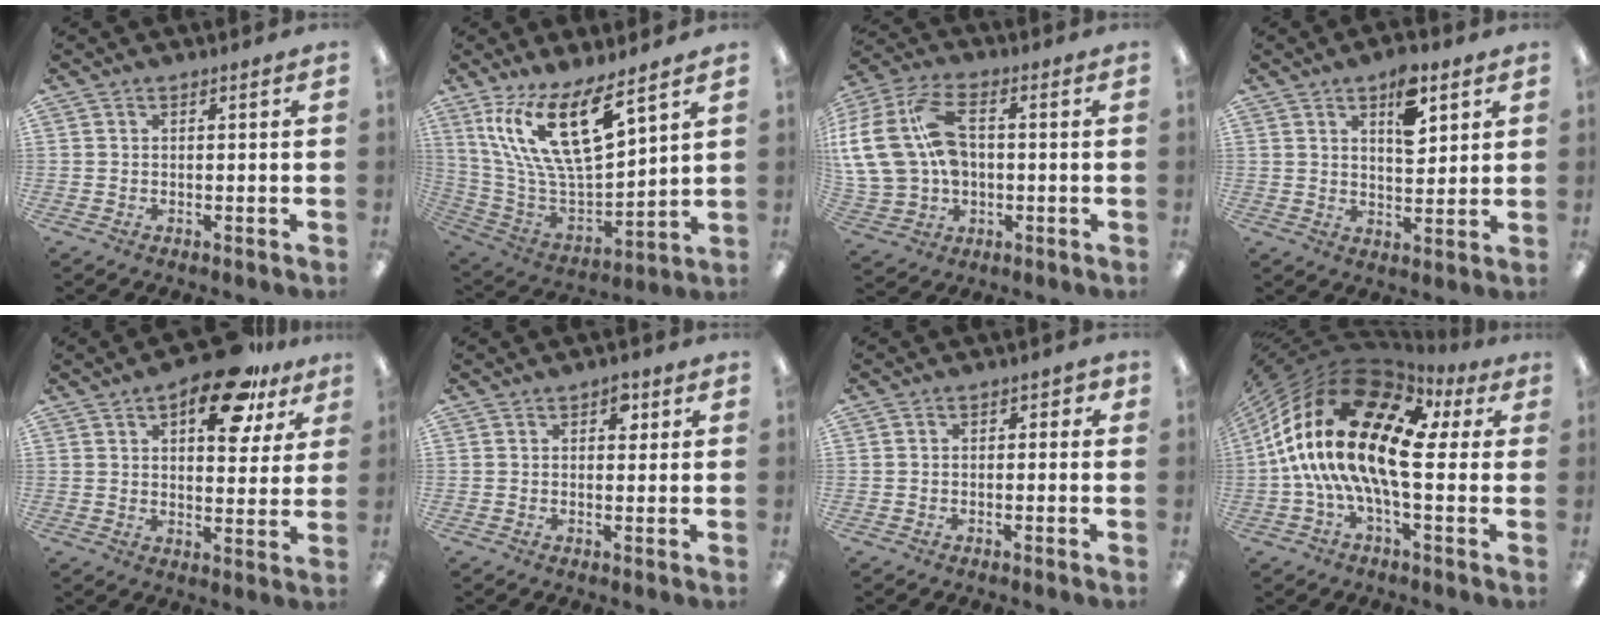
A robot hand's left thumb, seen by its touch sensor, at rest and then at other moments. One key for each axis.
{"total": 19.5, "fx": 11.0, "fy": 6.8, "fz": 14.5, "tx": -0.306, "ty": -0.062, "tz": 0.189}
{"total": 18.8, "fx": 2.5, "fy": 13.5, "fz": 12.9, "tx": -0.294, "ty": 0.002, "tz": 0.046}
{"total": 9.5, "fx": 5.0, "fy": 4.7, "fz": 6.6, "tx": -0.083, "ty": -0.022, "tz": 0.080}
{"total": 15.6, "fx": 8.5, "fy": 7.3, "fz": 10.9, "tx": -0.135, "ty": -0.032, "tz": 0.135}
{"total": 3.6, "fx": 1.0, "fy": 2.2, "fz": 2.6, "tx": -0.022, "ty": -0.005, "tz": 0.010}
{"total": 2.4, "fx": -1.7, "fy": 1.4, "fz": 1.0, "tx": -0.014, "ty": 0.013, "tz": -0.033}
{"total": 20.8, "fx": 1.1, "fy": 9.9, "fz": 18.3, "tx": -0.400, "ty": -0.021, "tz": 0.020}